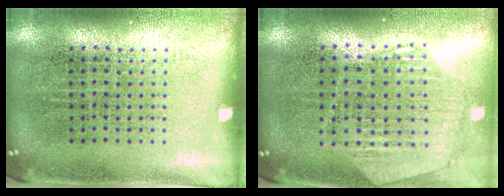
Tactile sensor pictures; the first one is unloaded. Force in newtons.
{"total": 1.1, "press": 1.1, "slide": 0.2}